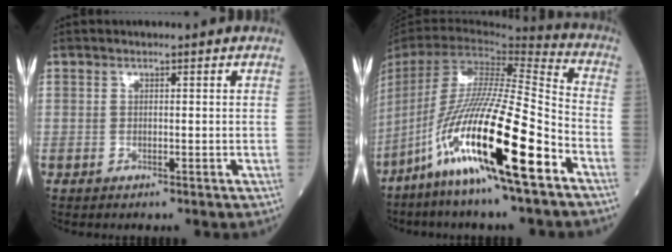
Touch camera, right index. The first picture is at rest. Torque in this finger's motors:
{"motor_torque": [1.56, -0.58, 1.05, 0.21]}